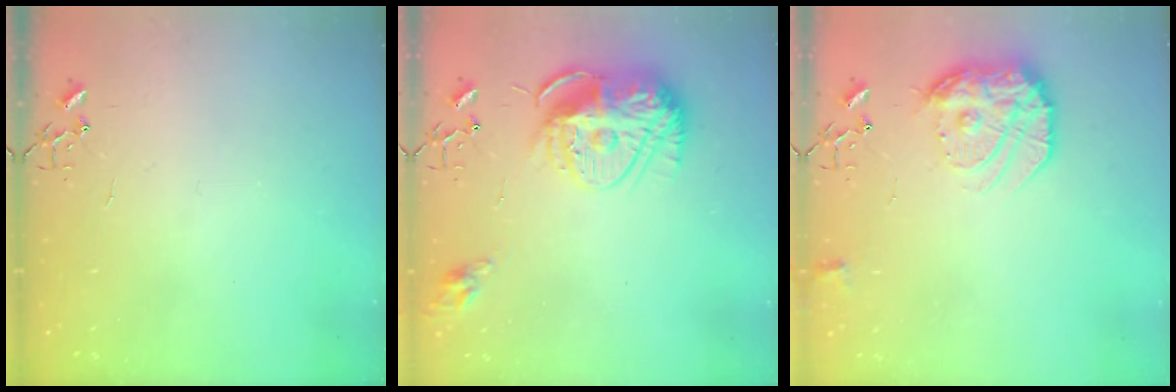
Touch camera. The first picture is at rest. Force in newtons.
{"total": 15.4, "press": 15.4, "slide": 1.3}
{"total": 16.4, "press": 16.3, "slide": 1.3}